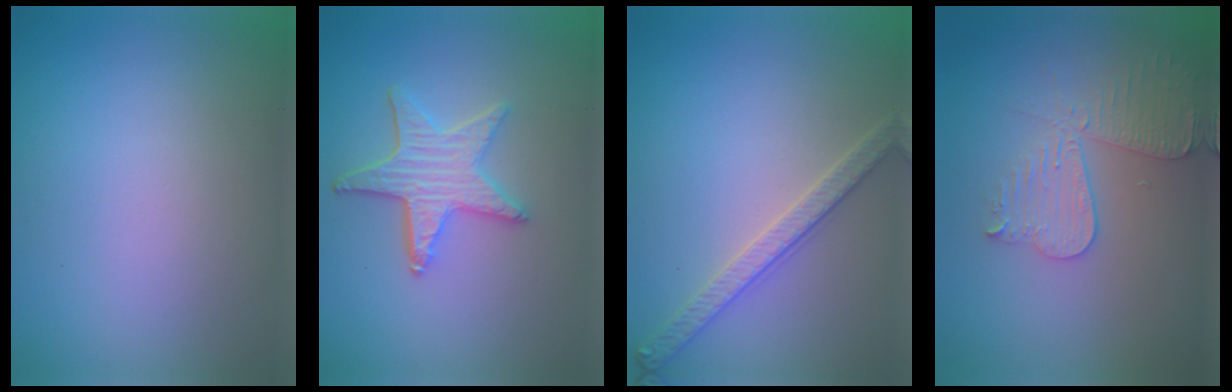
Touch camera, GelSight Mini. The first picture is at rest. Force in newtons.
{"total": 4.4, "press": 3.8, "slide": 2.2}
{"total": 3.0, "press": 2.9, "slide": 0.7}
{"total": 3.6, "press": 3.6, "slide": 0.5}